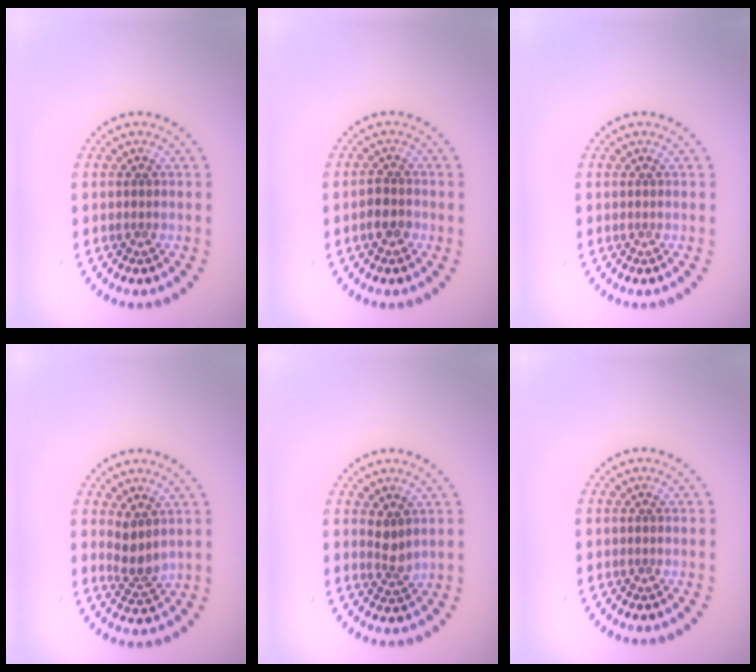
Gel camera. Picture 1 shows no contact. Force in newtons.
{"total": 1.8, "press": 1.6, "slide": 0.6}
{"total": 0.0}
{"total": 2.5, "press": 1.9, "slide": 1.6}
{"total": 1.7, "press": 1.4, "slide": 1.0}
{"total": 0.0}